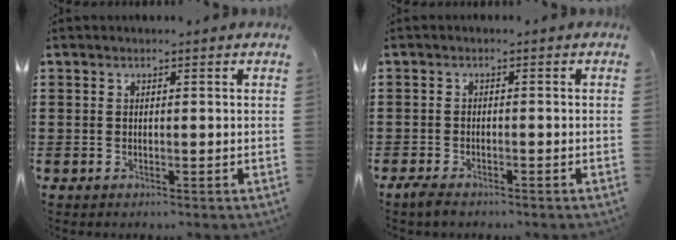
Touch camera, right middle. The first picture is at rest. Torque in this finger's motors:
{"motor_torque": [0.83, 0.85, 0.13, 0.09]}